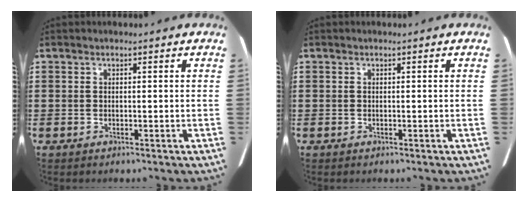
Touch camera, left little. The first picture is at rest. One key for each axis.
{"total": 0.0}